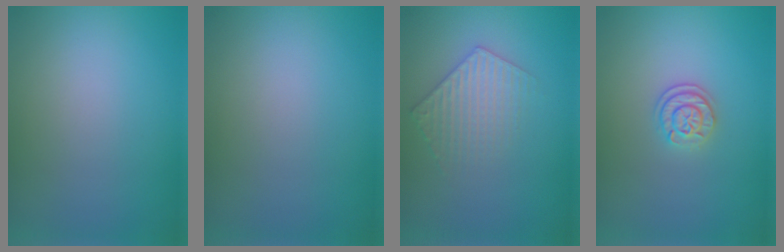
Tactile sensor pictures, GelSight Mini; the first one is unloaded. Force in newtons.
{"total": 0.0}
{"total": 2.9, "press": 2.9, "slide": 0.5}
{"total": 2.0, "press": 1.9, "slide": 0.8}